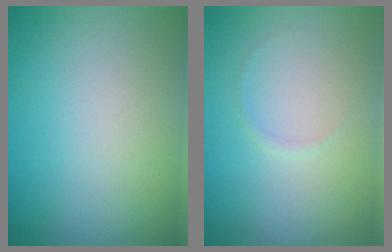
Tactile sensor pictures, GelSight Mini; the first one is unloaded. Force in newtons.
{"total": 1.2, "press": 1.2, "slide": 0.2}